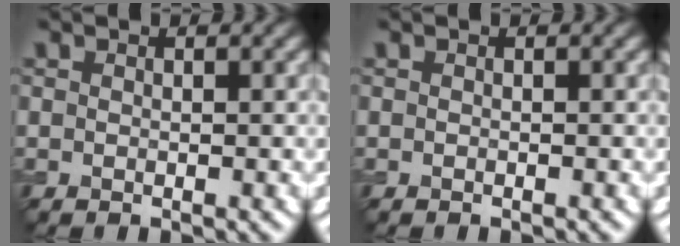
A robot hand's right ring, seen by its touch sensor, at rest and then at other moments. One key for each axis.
{"total": 0.0}